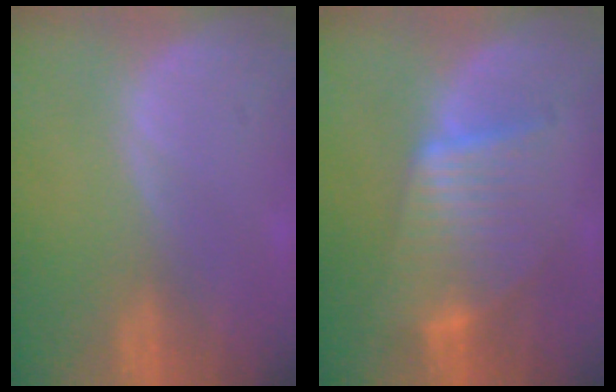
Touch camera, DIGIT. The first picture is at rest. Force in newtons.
{"total": 7.9, "press": 7.9, "slide": 0.3}